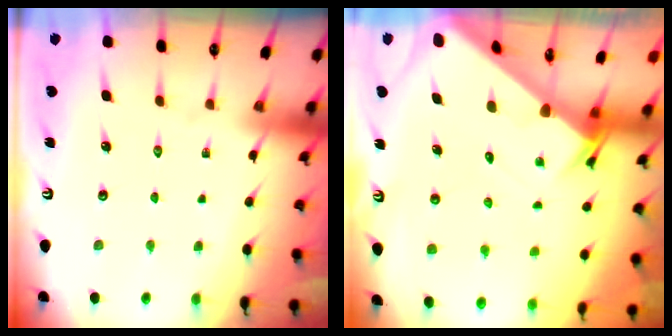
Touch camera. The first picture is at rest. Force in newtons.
{"total": 2.7, "press": 2.7, "slide": 0.1}